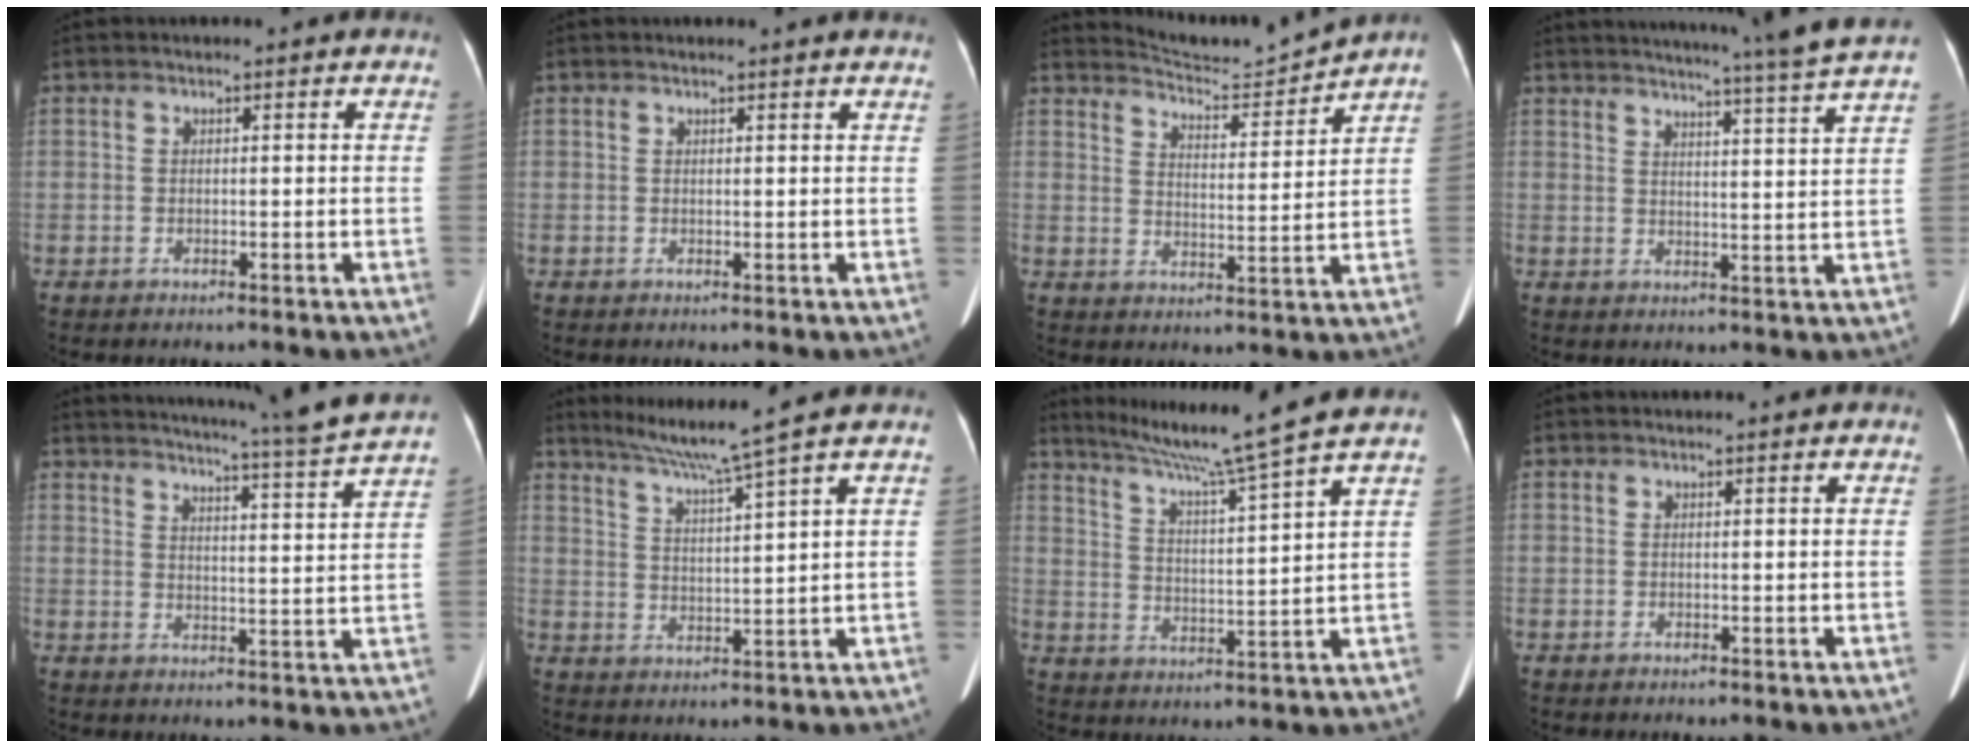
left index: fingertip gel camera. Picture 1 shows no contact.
{"total": 2.7, "force": [2.6, -0.2, 0.8], "torque": [-0.016, 0.004, 0.019]}
{"total": 7.0, "force": [6.7, -1.7, -0.8], "torque": [-0.007, -0.023, 0.116]}
{"total": 14.8, "force": [13.1, -2.6, 6.4], "torque": [-0.103, -0.044, 0.155]}
{"total": 15.9, "force": [14.5, -2.7, 6.1], "torque": [-0.105, -0.054, 0.179]}
{"total": 7.6, "force": [6.2, -2.5, 3.7], "torque": [-0.063, -0.004, 0.113]}
{"total": 13.3, "force": [11.2, -2.8, 6.6], "torque": [-0.114, -0.015, 0.171]}
{"total": 0.0}